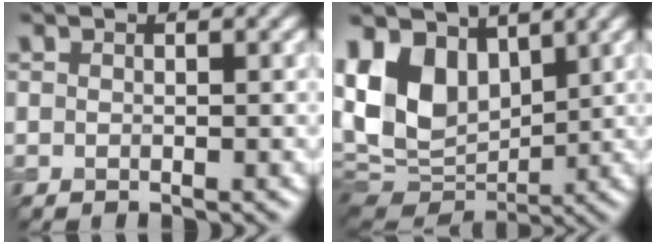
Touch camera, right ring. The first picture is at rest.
{"total": 11.3, "force": [2.8, 8.1, 7.4], "torque": [-0.170, 0.003, 0.050]}